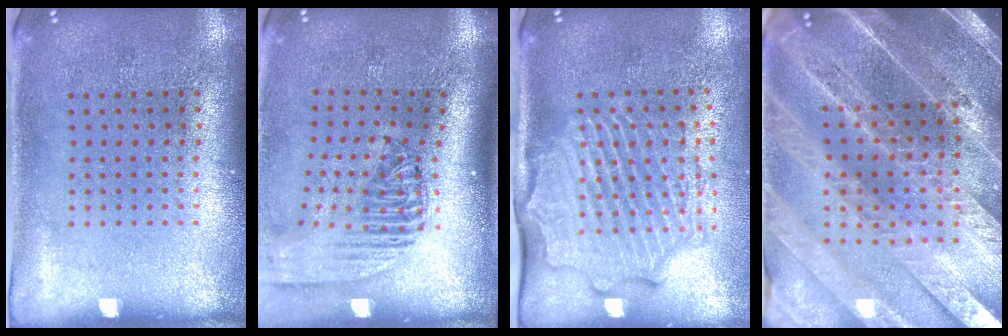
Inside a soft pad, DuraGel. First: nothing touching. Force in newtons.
{"total": 2.4, "press": 1.8, "slide": 1.5}
{"total": 2.6, "press": 2.3, "slide": 1.3}
{"total": 5.0, "press": 4.3, "slide": 2.5}